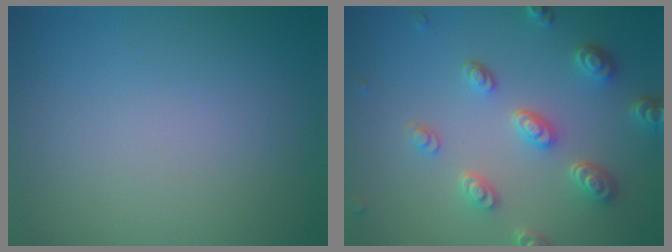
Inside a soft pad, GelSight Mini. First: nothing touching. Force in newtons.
{"total": 4.6, "press": 3.7, "slide": 2.7}